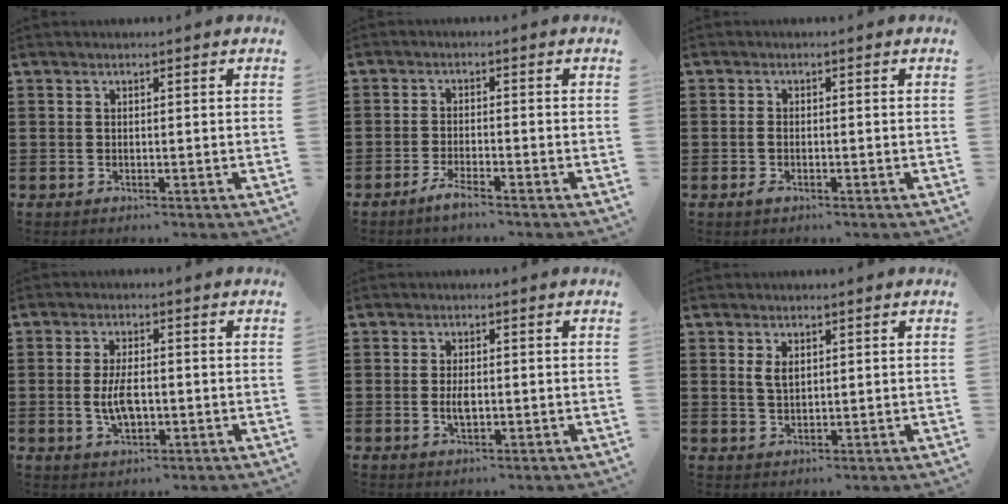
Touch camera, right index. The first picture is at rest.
{"total": 2.6, "force": [-2.2, 0.0, 1.5], "torque": [-0.033, -0.001, -0.042]}
{"total": 1.2, "force": [-0.5, 0.6, 1.0], "torque": [-0.021, -0.004, -0.008]}
{"total": 5.0, "force": [-0.6, 2.3, 4.4], "torque": [-0.094, -0.001, -0.014]}
{"total": 2.7, "force": [-0.3, 1.2, 2.4], "torque": [-0.045, 0.002, -0.005]}
{"total": 2.5, "force": [0.9, 1.3, 1.9], "torque": [-0.042, 0.005, 0.016]}